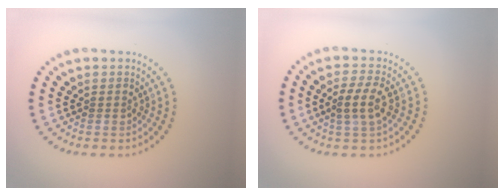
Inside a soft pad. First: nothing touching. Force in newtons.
{"total": 2.8, "press": 2.7, "slide": 1.0}